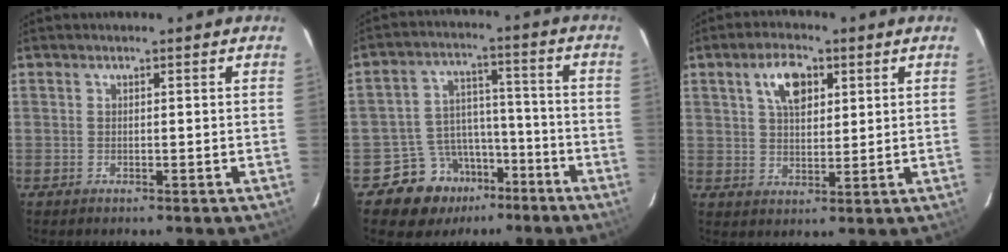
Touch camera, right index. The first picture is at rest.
{"total": 10.1, "force": [-6.9, 7.3, 1.4], "torque": [-0.037, 0.045, -0.101]}
{"total": 7.0, "force": [3.0, 3.6, 5.2], "torque": [-0.091, 0.017, 0.056]}